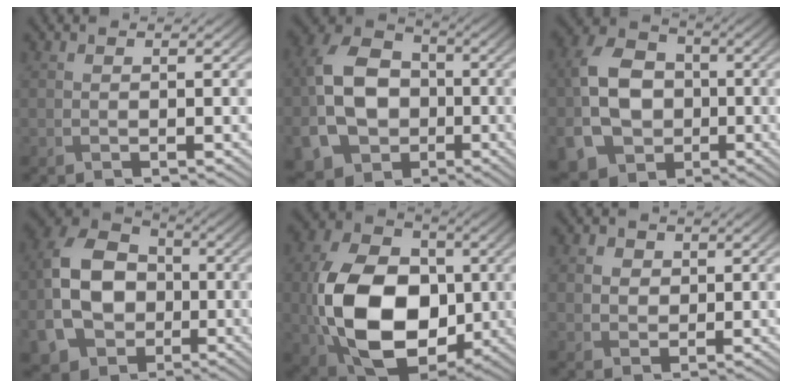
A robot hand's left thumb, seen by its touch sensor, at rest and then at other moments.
{"total": 13.6, "force": [-2.8, 10.8, 7.8], "torque": [-0.205, -0.032, -0.053]}
{"total": 12.4, "force": [-2.2, 10.1, 6.8], "torque": [-0.185, -0.036, -0.037]}
{"total": 14.0, "force": [-2.9, 10.8, 8.3], "torque": [-0.213, -0.029, -0.056]}
{"total": 16.7, "force": [-2.3, 11.6, 11.8], "torque": [-0.254, -0.022, -0.044]}
{"total": 2.5, "force": [0.8, 2.2, 0.8], "torque": [-0.028, -0.006, 0.012]}